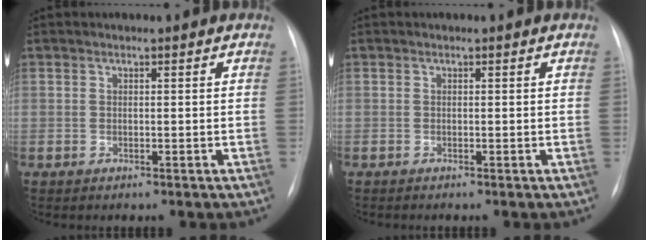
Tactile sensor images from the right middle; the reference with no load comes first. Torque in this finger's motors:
{"motor_torque": [-0.12, 0.08, -0.14, -0.03]}